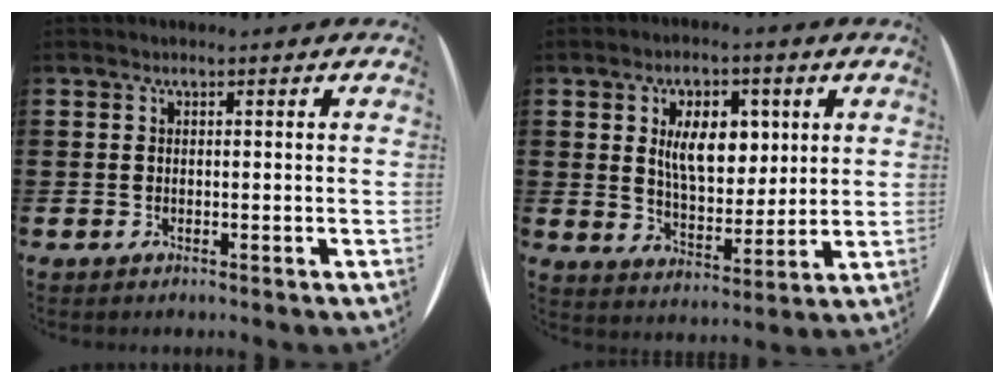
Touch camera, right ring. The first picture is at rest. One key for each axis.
{"total": 7.9, "fx": 2.8, "fy": 4.7, "fz": 5.6, "tx": -0.117, "ty": 0.007, "tz": 0.045}